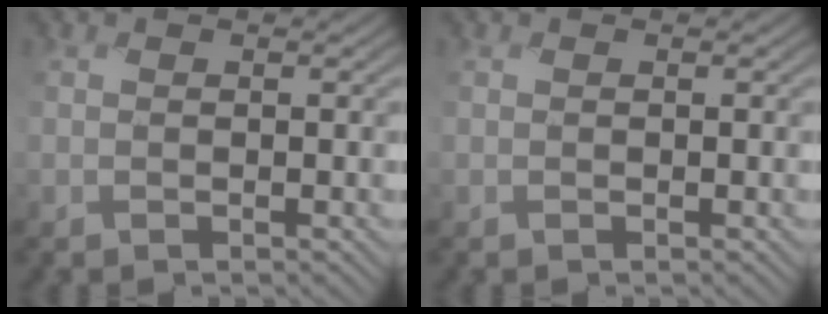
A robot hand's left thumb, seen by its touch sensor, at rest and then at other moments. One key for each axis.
{"total": 0.0}